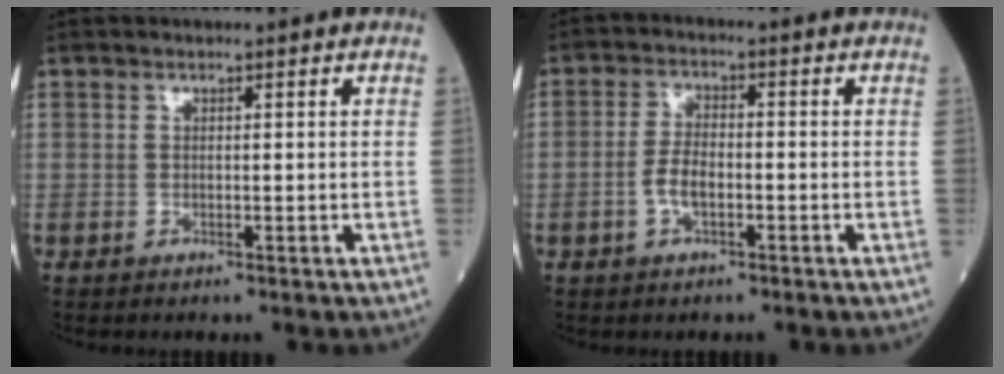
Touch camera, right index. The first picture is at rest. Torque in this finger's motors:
{"motor_torque": [0.78, -0.27, 0.46, 0.05]}